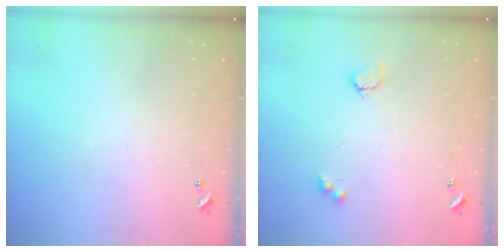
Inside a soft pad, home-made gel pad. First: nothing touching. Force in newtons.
{"total": 4.1, "press": 4.0, "slide": 0.8}